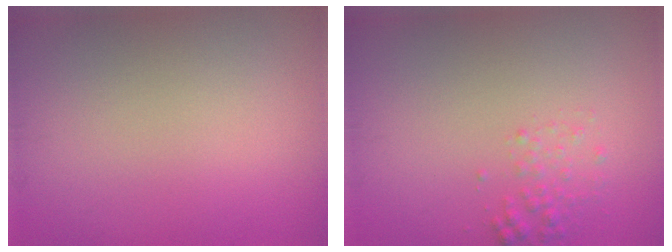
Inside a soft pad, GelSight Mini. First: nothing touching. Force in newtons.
{"total": 1.3, "press": 1.3, "slide": 0.1}